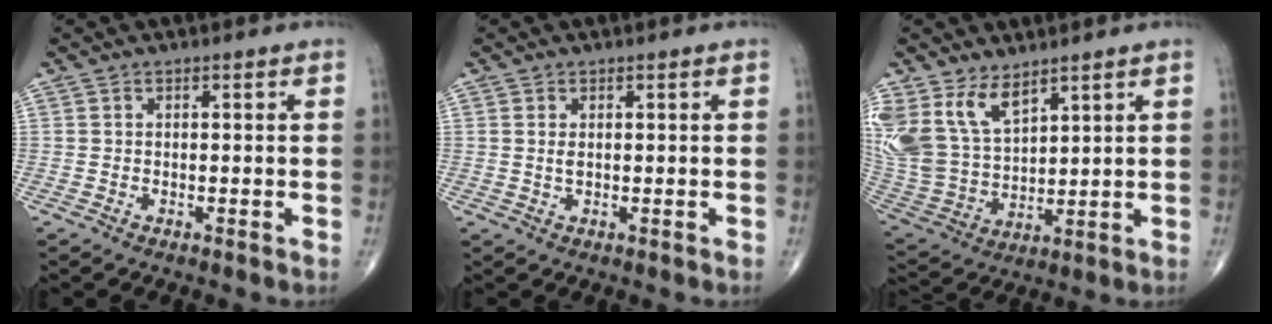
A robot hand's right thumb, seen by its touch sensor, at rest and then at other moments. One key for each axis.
{"total": 1.4, "fx": 0.3, "fy": 0.7, "fz": 1.2, "tx": -0.023, "ty": -0.002, "tz": 0.010}
{"total": 14.0, "fx": 8.4, "fy": 7.6, "fz": 8.2, "tx": -0.160, "ty": -0.034, "tz": 0.189}